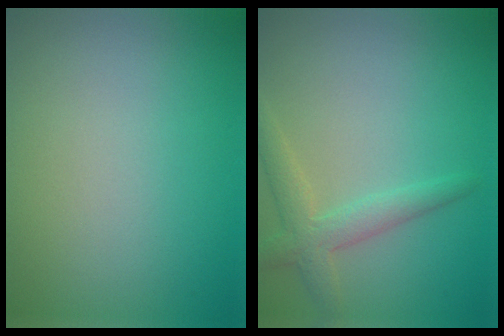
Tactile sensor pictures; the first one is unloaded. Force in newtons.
{"total": 2.8, "press": 2.8, "slide": 0.2}